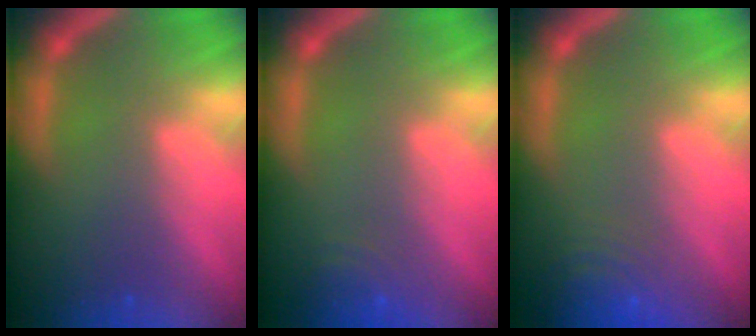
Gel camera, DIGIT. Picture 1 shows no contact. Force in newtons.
{"total": 3.5}
{"total": 8.0}